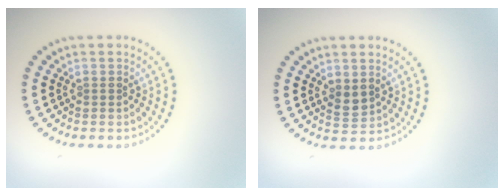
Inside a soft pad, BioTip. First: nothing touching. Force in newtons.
{"total": 1.5, "press": 1.4, "slide": 0.6}